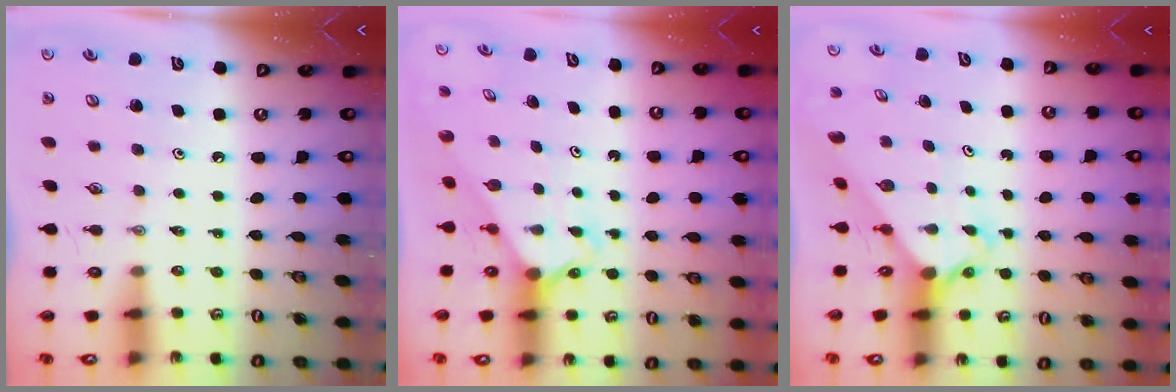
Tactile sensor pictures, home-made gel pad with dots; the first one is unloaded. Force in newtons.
{"total": 2.0, "press": 2.0, "slide": 0.2}
{"total": 2.5, "press": 2.5, "slide": 0.2}